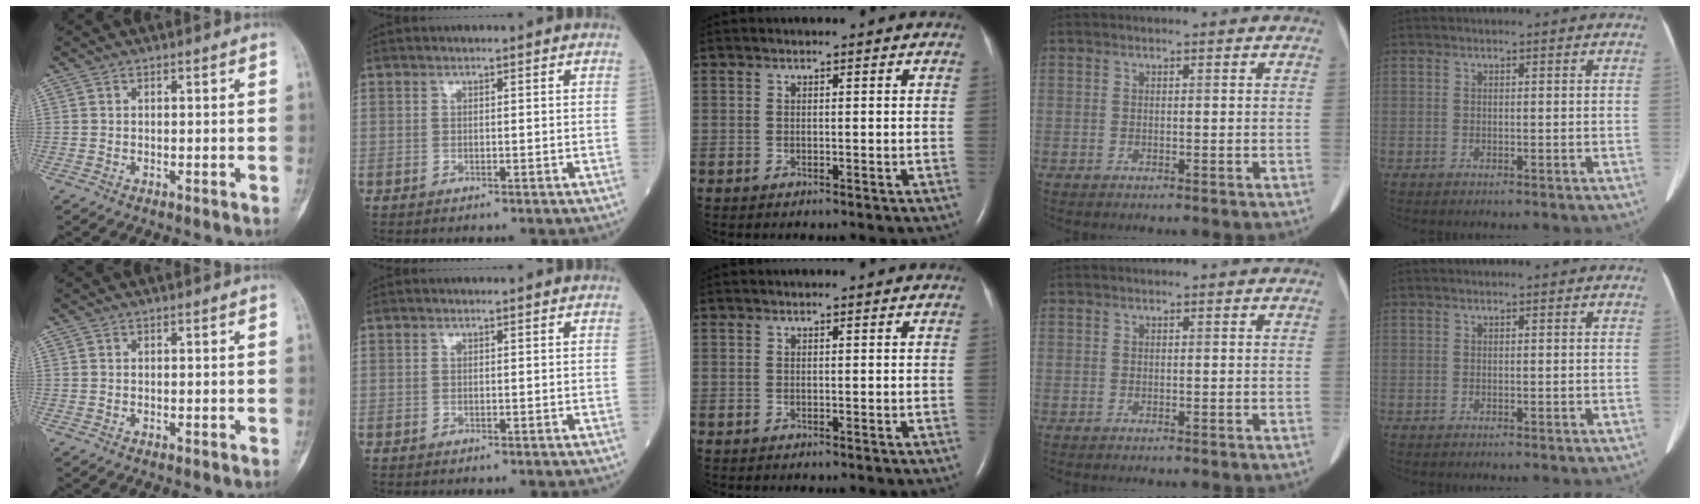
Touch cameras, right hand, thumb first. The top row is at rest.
{}